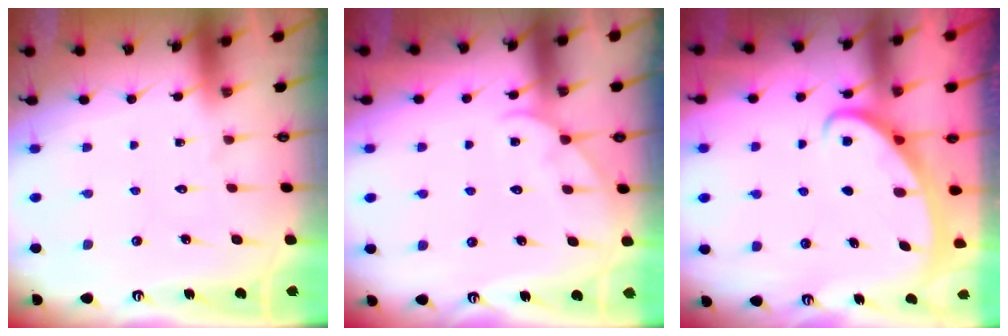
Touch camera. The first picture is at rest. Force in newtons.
{"total": 2.8, "press": 2.8, "slide": 0.3}
{"total": 3.0, "press": 3.0, "slide": 0.4}